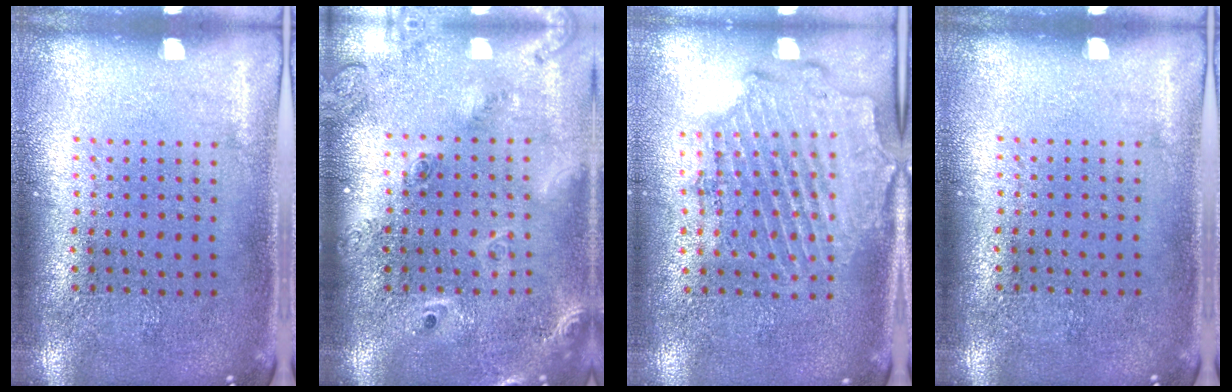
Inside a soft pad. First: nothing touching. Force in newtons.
{"total": 2.3, "press": 1.8, "slide": 1.3}
{"total": 1.9, "press": 1.7, "slide": 0.7}
{"total": 0.0}